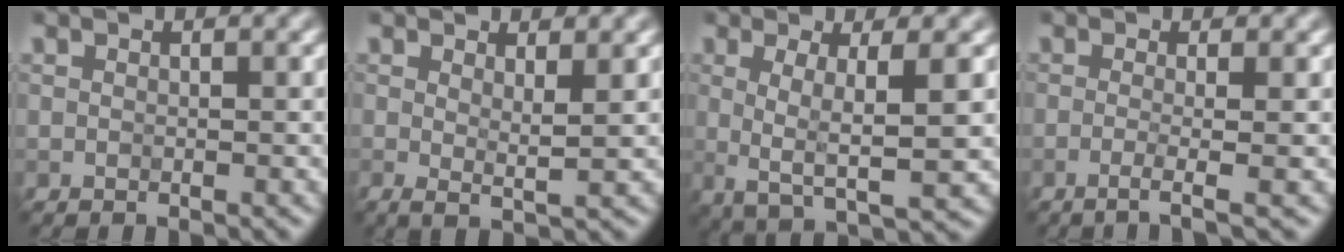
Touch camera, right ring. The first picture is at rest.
{"total": 2.0, "force": [0.8, 0.4, 1.8], "torque": [-0.025, -0.008, 0.014]}
{"total": 5.1, "force": [0.2, 1.3, 5.0], "torque": [-0.082, -0.003, 0.004]}
{"total": 2.9, "force": [-0.6, 1.0, 2.6], "torque": [-0.027, -0.004, -0.022]}